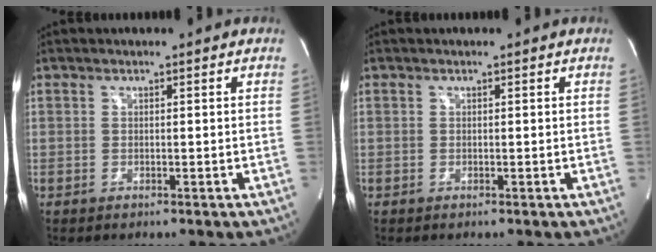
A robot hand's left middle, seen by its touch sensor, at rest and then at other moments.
{"total": 0.0}